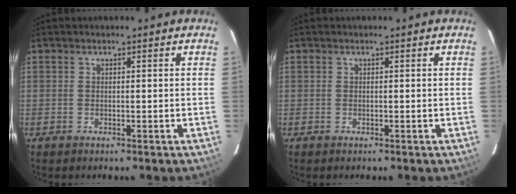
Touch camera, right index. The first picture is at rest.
{"total": 0.0}